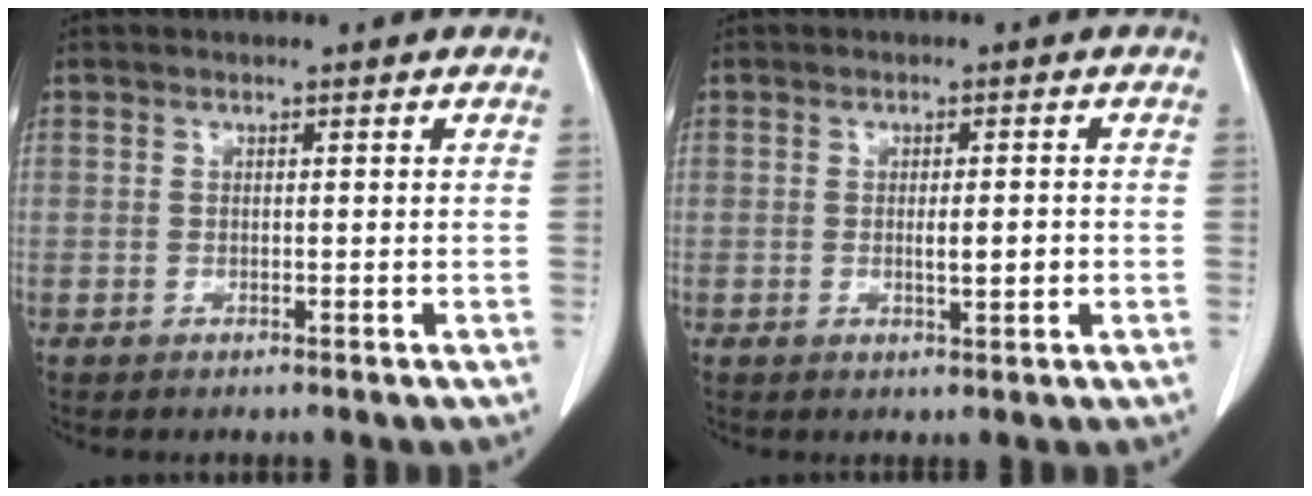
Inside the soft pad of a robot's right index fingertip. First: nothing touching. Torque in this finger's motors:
{"motor_torque": [0.43, -0.05, 0.20, 0.04]}